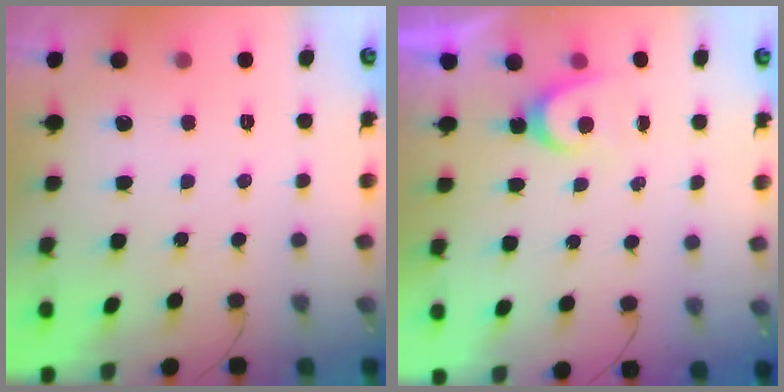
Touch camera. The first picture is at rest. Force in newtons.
{"total": 3.7, "press": 3.7, "slide": 0.3}